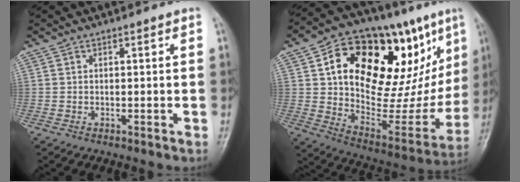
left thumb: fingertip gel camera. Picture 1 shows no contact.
{"total": 33.3, "force": [12.6, 16.4, 26.1], "torque": [-0.339, 0.011, 0.211]}